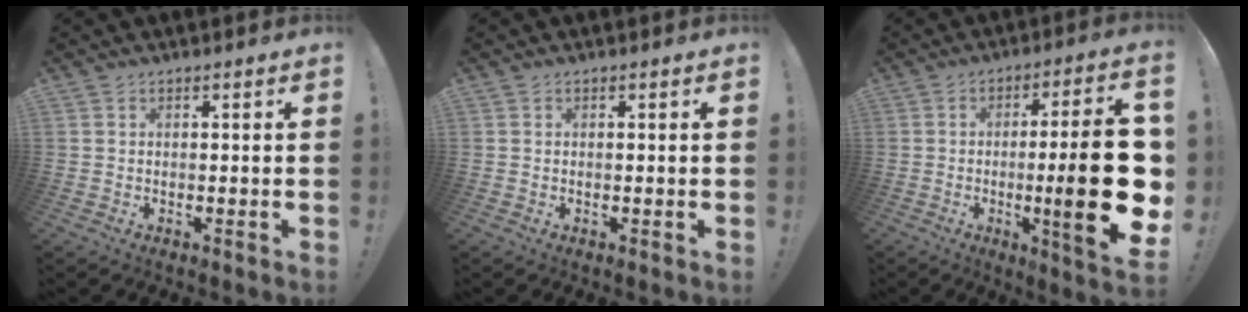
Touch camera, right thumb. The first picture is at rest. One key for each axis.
{"total": 0.0}
{"total": 22.4, "fx": -2.5, "fy": 3.5, "fz": 22.0, "tx": -0.328, "ty": -0.006, "tz": -0.030}